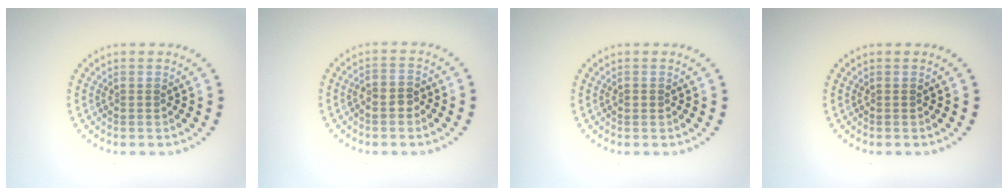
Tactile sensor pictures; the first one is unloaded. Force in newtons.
{"total": 1.6, "press": 1.4, "slide": 0.8}
{"total": 0.6, "press": 0.6, "slide": 0.1}
{"total": 0.0}